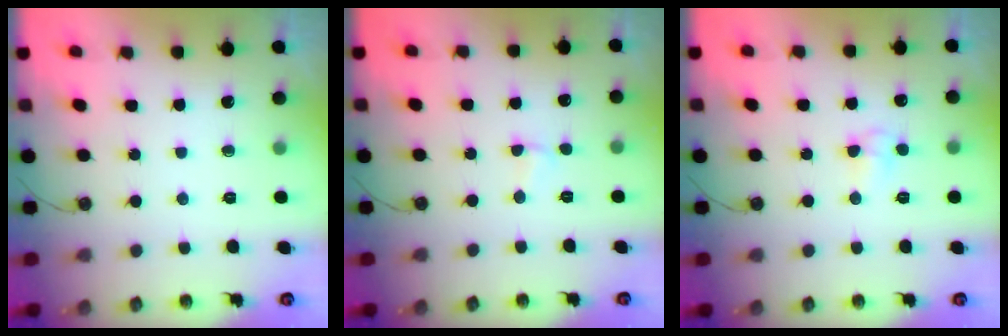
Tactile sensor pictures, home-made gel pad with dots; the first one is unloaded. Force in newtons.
{"total": 2.4, "press": 2.4, "slide": 0.5}
{"total": 4.4, "press": 4.4, "slide": 0.5}